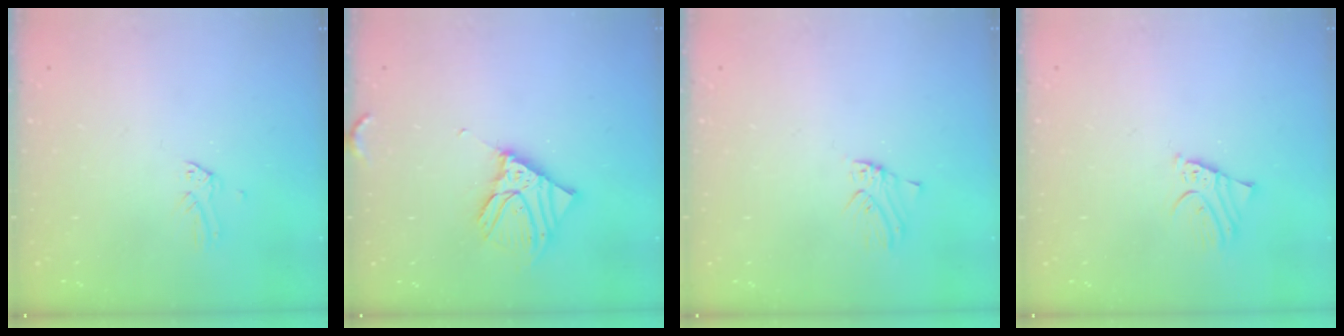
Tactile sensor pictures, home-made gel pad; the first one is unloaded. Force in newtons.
{"total": 10.8, "press": 10.7, "slide": 1.5}
{"total": 0.0}
{"total": 2.2, "press": 2.2, "slide": 0.1}